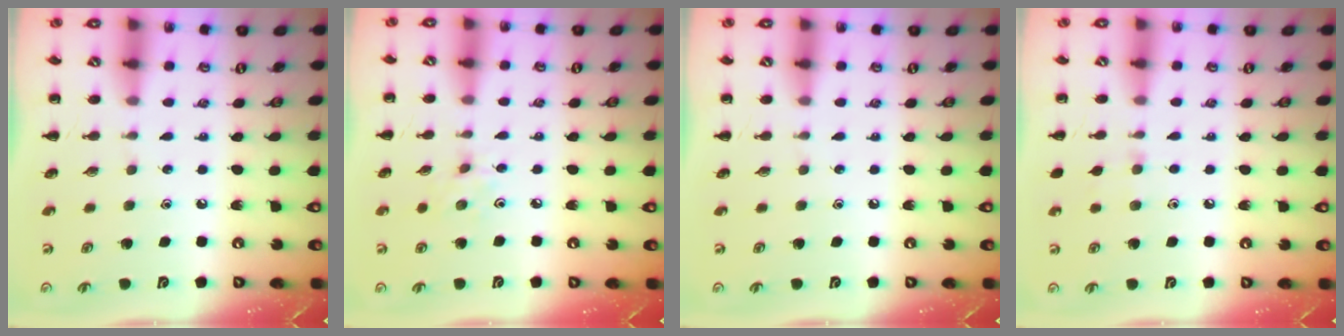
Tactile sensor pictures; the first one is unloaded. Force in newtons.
{"total": 4.0, "press": 3.8, "slide": 1.3}
{"total": 0.0}
{"total": 4.9, "press": 4.6, "slide": 1.5}